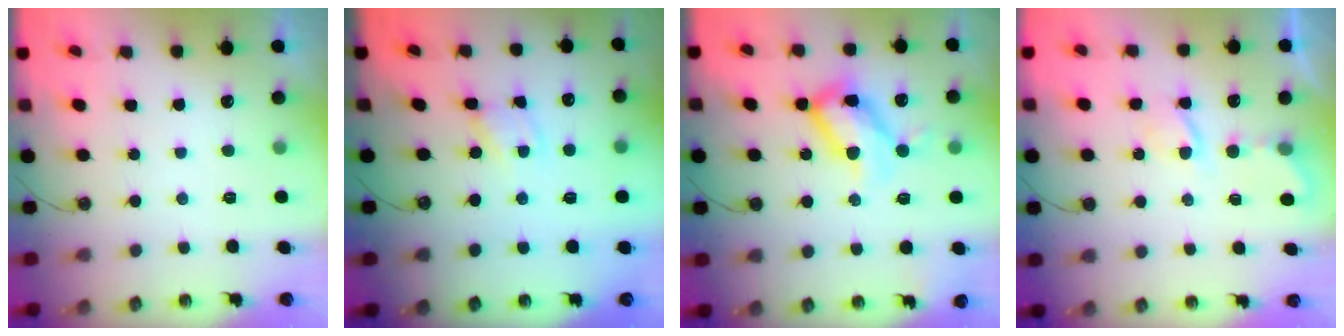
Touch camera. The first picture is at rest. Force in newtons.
{"total": 2.5, "press": 2.5, "slide": 0.1}
{"total": 17.9, "press": 17.8, "slide": 1.7}
{"total": 4.5, "press": 4.5, "slide": 0.3}